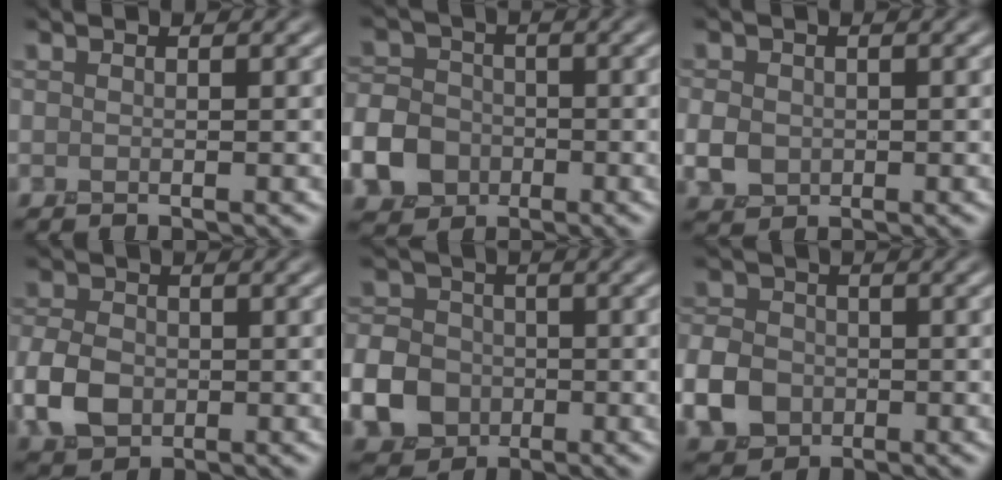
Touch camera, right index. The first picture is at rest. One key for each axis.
{"total": 8.8, "fx": -3.7, "fy": 7.3, "fz": 3.0, "tx": -0.073, "ty": -0.026, "tz": -0.091}
{"total": 2.4, "fx": -0.2, "fy": 2.1, "fz": 1.2, "tx": -0.027, "ty": 0.001, "tz": -0.006}
{"total": 4.2, "fx": -1.0, "fy": 3.2, "fz": 2.6, "tx": -0.062, "ty": -0.001, "tz": -0.025}
{"total": 11.4, "fx": -4.1, "fy": 9.9, "fz": 3.8, "tx": -0.096, "ty": -0.027, "tz": -0.102}
{"total": 4.7, "fx": -1.5, "fy": 3.9, "fz": 2.3, "tx": -0.056, "ty": 0.001, "tz": -0.039}